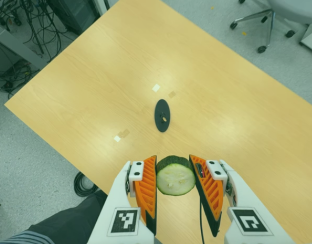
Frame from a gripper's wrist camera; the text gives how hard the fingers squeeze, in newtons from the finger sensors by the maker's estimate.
{"total": 11.3, "left": 9.7, "right": 12.8}